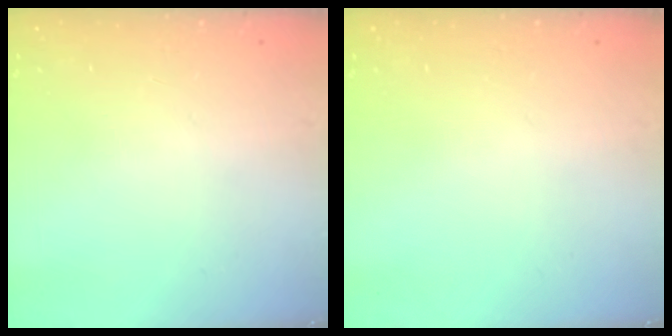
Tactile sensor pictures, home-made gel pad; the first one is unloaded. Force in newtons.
{"total": 0.0}